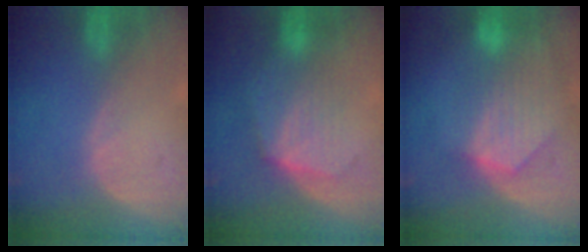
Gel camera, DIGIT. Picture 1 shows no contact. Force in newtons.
{"total": 7.2, "press": 6.5, "slide": 3.0}
{"total": 8.6, "press": 7.8, "slide": 3.7}